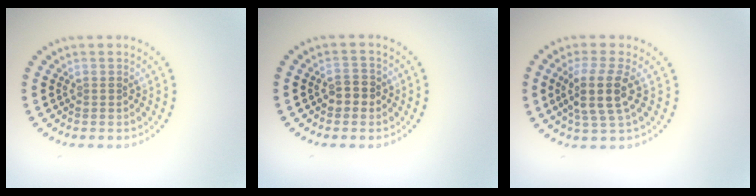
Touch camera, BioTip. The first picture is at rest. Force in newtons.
{"total": 1.9, "press": 1.9, "slide": 0.3}
{"total": 3.7, "press": 3.0, "slide": 2.2}